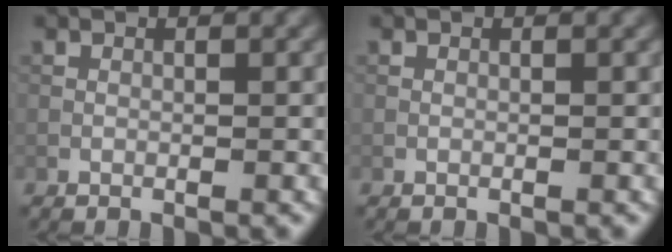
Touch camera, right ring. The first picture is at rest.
{"total": 0.0}